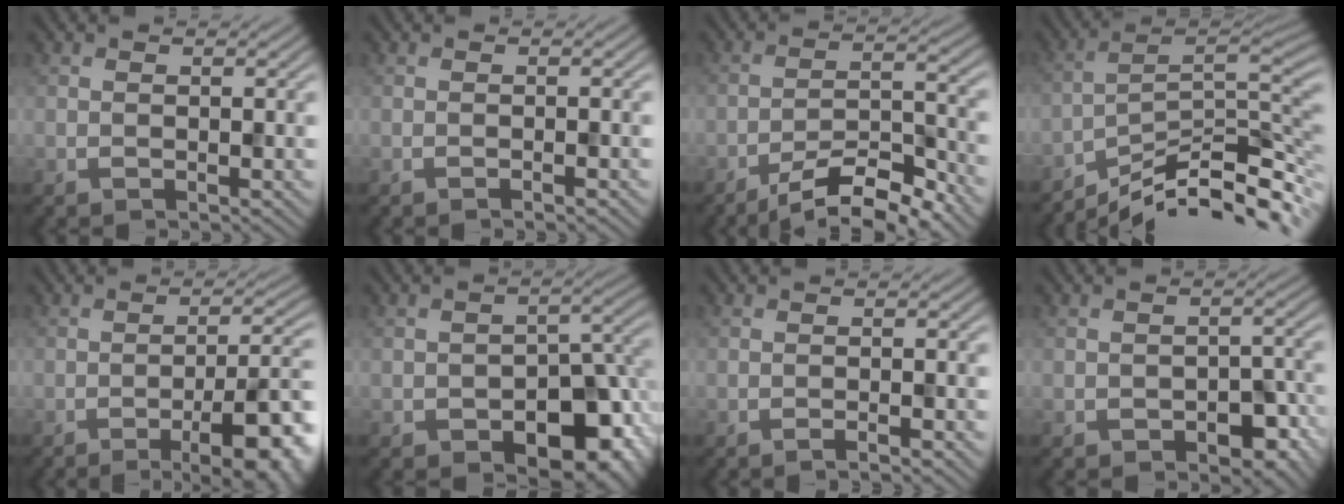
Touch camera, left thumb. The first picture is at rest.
{"total": 0.8, "force": [-0.5, 0.0, 0.6], "torque": [-0.009, 0.001, -0.013]}
{"total": 9.5, "force": [-7.4, 1.9, 5.6], "torque": [-0.100, 0.006, -0.128]}
{"total": 12.6, "force": [-9.5, 2.5, 7.8], "torque": [-0.125, 0.008, -0.165]}
{"total": 12.2, "force": [-6.0, 3.2, 10.1], "torque": [-0.123, 0.013, -0.084]}
{"total": 11.0, "force": [-4.8, 6.3, 7.6], "torque": [-0.096, -0.021, -0.068]}
{"total": 1.7, "force": [-1.1, 0.1, 1.2], "torque": [-0.014, 0.005, -0.028]}
{"total": 5.1, "force": [-2.5, 2.8, 3.4], "torque": [-0.042, -0.004, -0.032]}